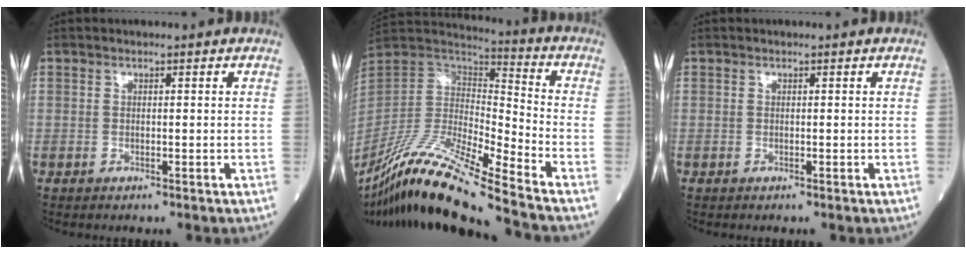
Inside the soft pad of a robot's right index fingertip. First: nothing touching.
{"total": 19.9, "force": [-15.8, -0.5, 12.2], "torque": [-0.257, -0.023, -0.302]}
{"total": 0.0}